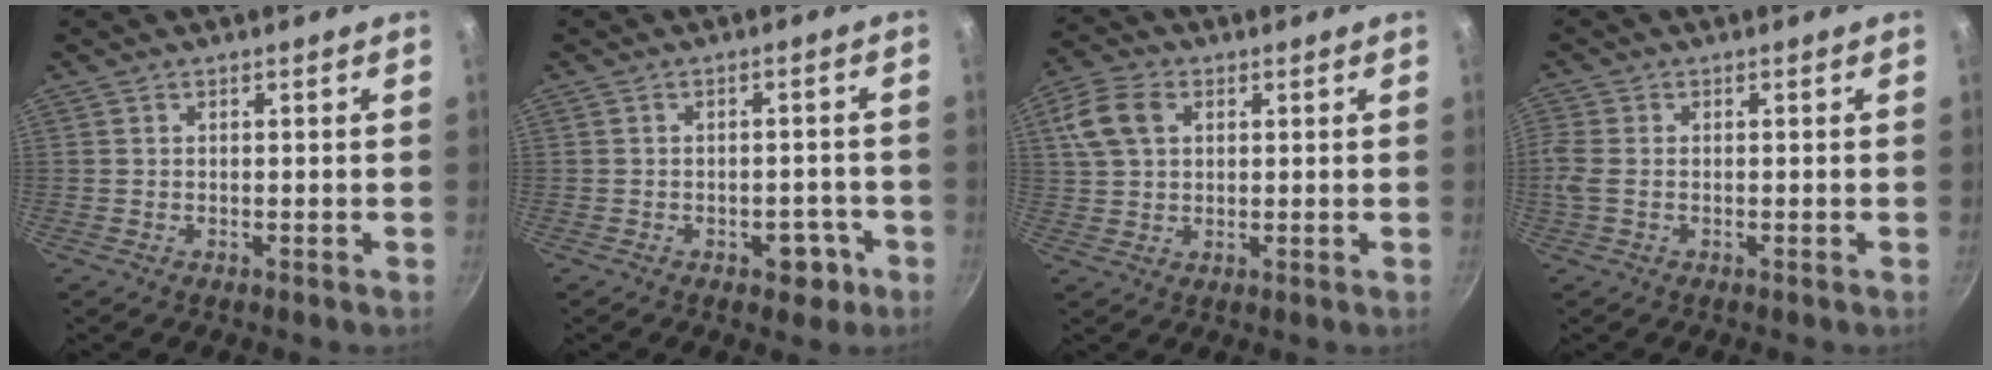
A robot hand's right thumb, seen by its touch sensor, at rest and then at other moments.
{"total": 4.1, "force": [-2.1, 2.6, 2.4], "torque": [-0.008, 0.021, -0.025]}
{"total": 8.1, "force": [2.5, 5.6, 5.4], "torque": [-0.108, 0.012, 0.046]}
{"total": 3.8, "force": [-0.4, 2.4, 3.0], "torque": [-0.096, 0.002, -0.011]}